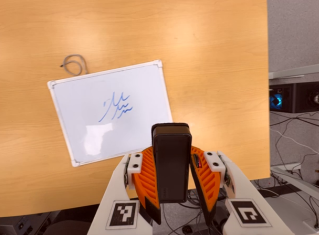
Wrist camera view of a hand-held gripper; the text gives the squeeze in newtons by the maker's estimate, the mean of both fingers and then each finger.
{"total": 8.7, "left": 7.3, "right": 10.0}